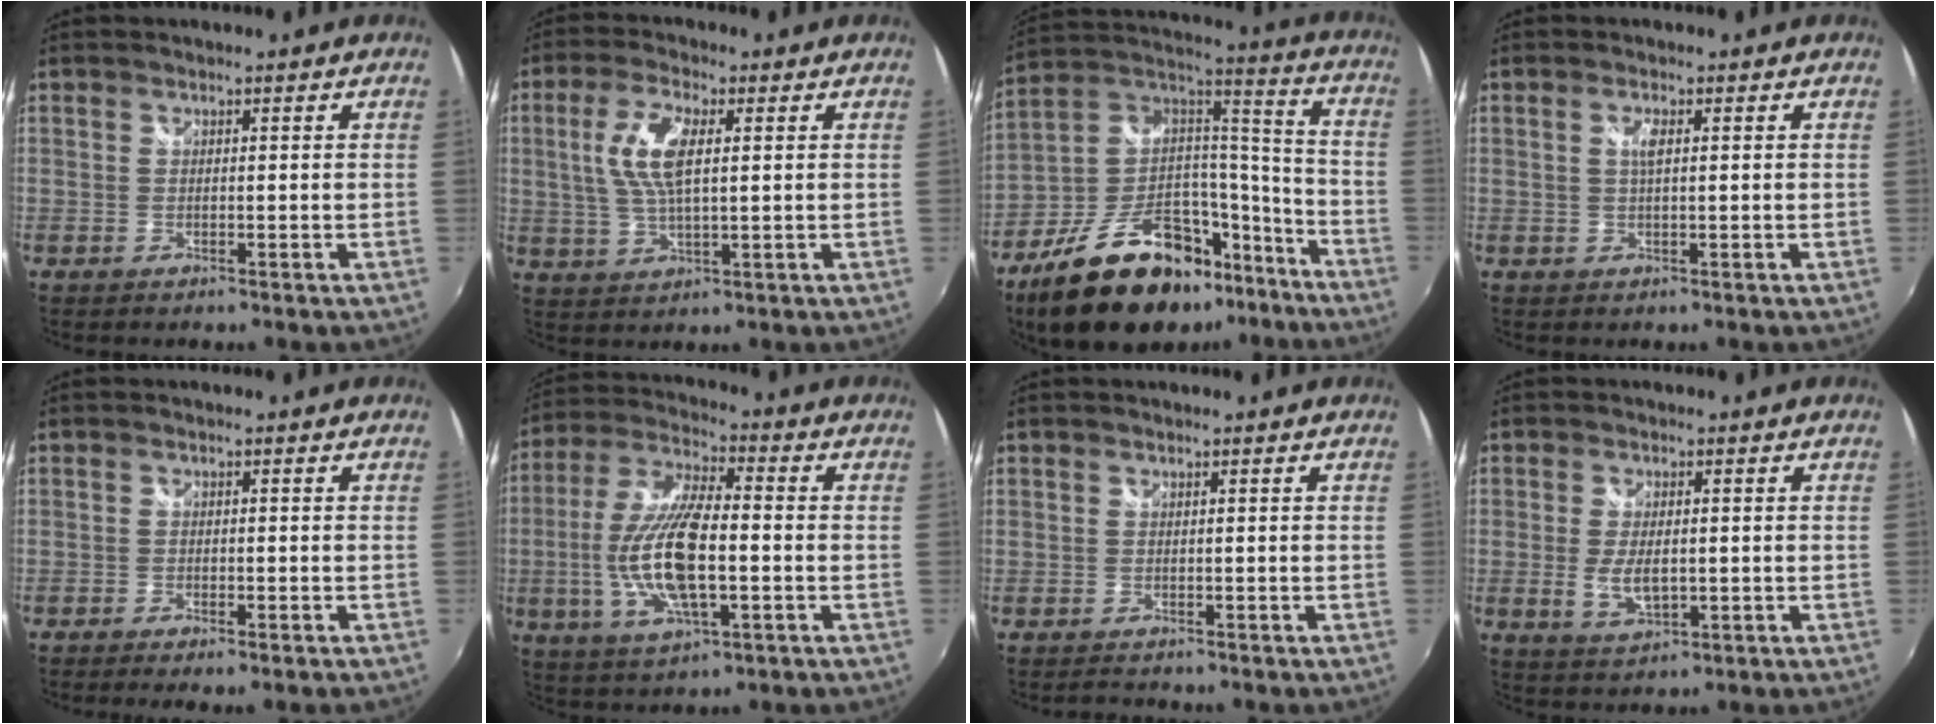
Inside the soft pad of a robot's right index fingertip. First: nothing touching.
{"total": 8.9, "force": [1.7, 3.2, 8.1], "torque": [-0.166, 0.006, 0.038]}
{"total": 27.9, "force": [-18.4, 13.3, 16.3], "torque": [-0.286, 0.036, -0.277]}
{"total": 1.9, "force": [0.4, 0.4, 1.8], "torque": [-0.034, 0.002, 0.006]}
{"total": 2.4, "force": [-1.9, 0.3, 1.4], "torque": [-0.036, -0.009, -0.035]}
{"total": 15.5, "force": [-2.6, 5.2, 14.4], "torque": [-0.290, -0.005, -0.045]}
{"total": 1.2, "force": [-0.8, 0.8, 0.1], "torque": [-0.006, -0.001, -0.014]}
{"total": 4.4, "force": [-0.3, 2.5, 3.6], "torque": [-0.069, -0.009, -0.002]}